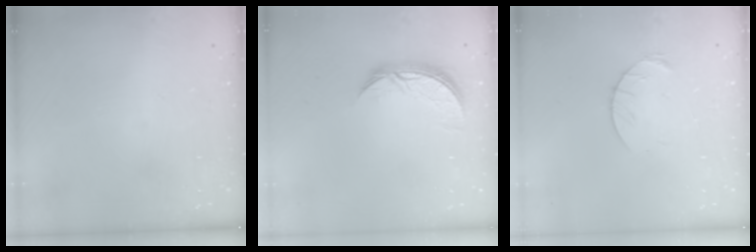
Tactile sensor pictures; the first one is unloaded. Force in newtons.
{"total": 7.6, "press": 7.6, "slide": 0.5}
{"total": 6.0, "press": 6.0, "slide": 0.8}